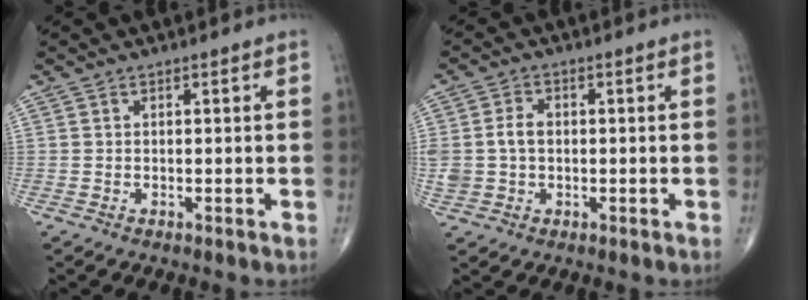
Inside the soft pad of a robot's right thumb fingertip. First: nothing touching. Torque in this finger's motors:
{"motor_torque": [0.72, 0.64, 0.56, -0.12, 0.03]}